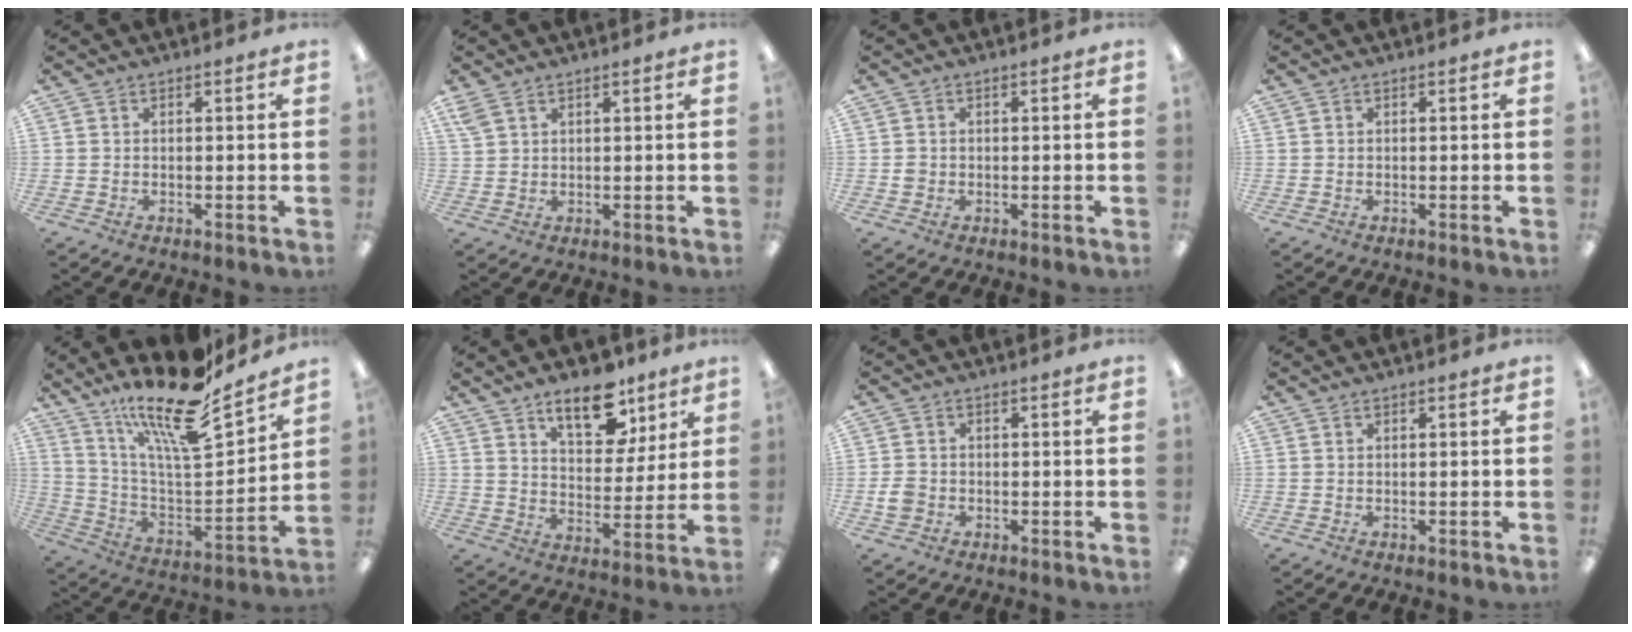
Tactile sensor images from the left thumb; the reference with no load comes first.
{"total": 3.4, "force": [2.3, 1.9, 1.7], "torque": [-0.039, -0.001, 0.044]}
{"total": 1.4, "force": [-0.1, 1.3, 0.4], "torque": [-0.008, 0.004, -0.004]}
{"total": 0.0}
{"total": 20.9, "force": [16.2, 4.8, 12.3], "torque": [-0.216, -0.117, 0.272]}
{"total": 13.3, "force": [9.0, 6.5, 7.3], "torque": [-0.095, -0.042, 0.157]}
{"total": 3.5, "force": [-0.9, 2.9, 1.6], "torque": [-0.032, 0.004, -0.015]}
{"total": 0.0}